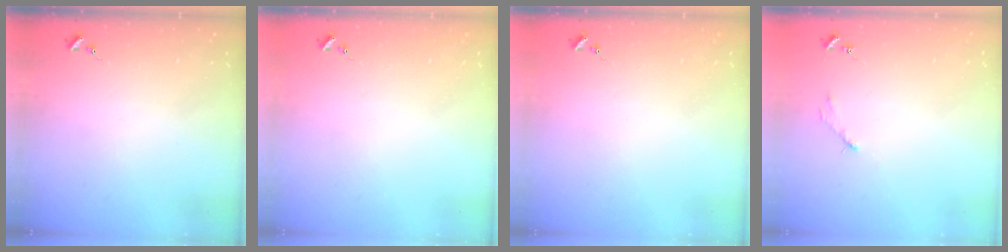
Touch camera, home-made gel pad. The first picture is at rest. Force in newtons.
{"total": 0.0}
{"total": 0.0}
{"total": 2.6, "press": 2.6, "slide": 0.3}